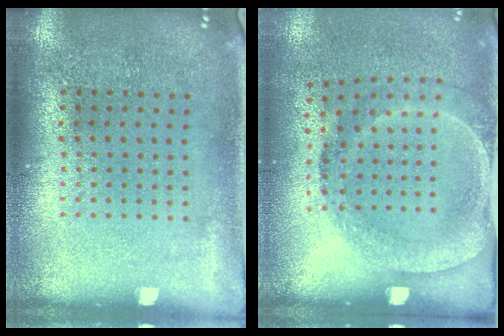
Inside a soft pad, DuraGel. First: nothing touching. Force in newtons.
{"total": 1.8, "press": 1.2, "slide": 1.4}